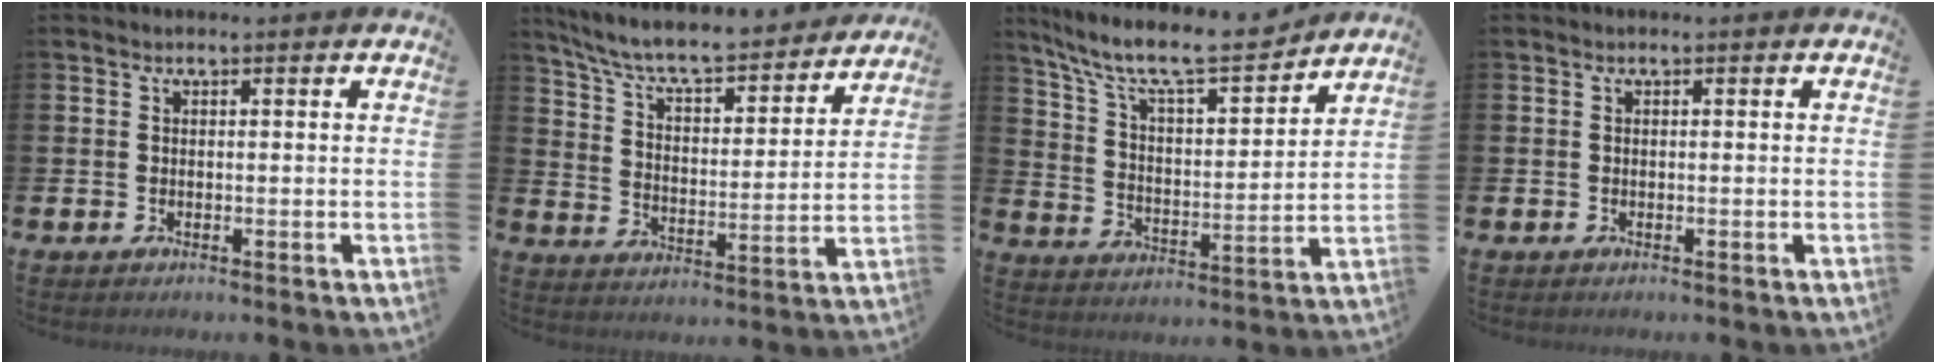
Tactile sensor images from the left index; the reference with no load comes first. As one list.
[{"total": 8.2, "force": [7.6, 1.4, 3.0], "torque": [-0.086, -0.058, 0.125]}, {"total": 10.3, "force": [9.1, 2.1, 4.4], "torque": [-0.109, -0.067, 0.150]}, {"total": 0.0}]